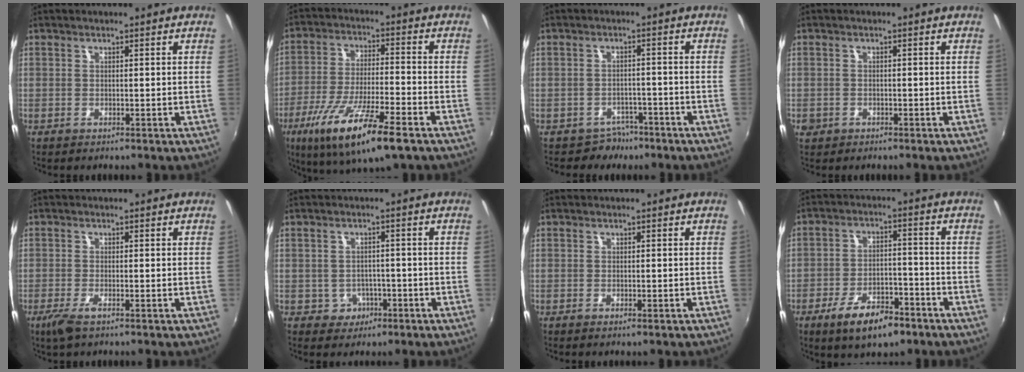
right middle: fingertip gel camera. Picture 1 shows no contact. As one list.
[{"total": 16.6, "force": [-9.3, 3.0, 13.4], "torque": [-0.260, -0.042, -0.168]}, {"total": 4.3, "force": [-3.2, 2.9, 0.0], "torque": [-0.005, 0.015, -0.045]}, {"total": 2.1, "force": [-1.0, 1.7, 0.7], "torque": [-0.019, -0.004, -0.017]}, {"total": 3.3, "force": [-2.0, 0.6, 2.5], "torque": [-0.057, -0.012, -0.039]}, {"total": 4.1, "force": [-1.7, 3.6, 0.7], "torque": [-0.023, 0.010, -0.016]}, {"total": 1.0, "force": [-0.6, 0.3, 0.7], "torque": [-0.011, -0.001, -0.009]}, {"total": 11.4, "force": [-7.6, 3.5, 7.8], "torque": [-0.160, -0.012, -0.126]}]